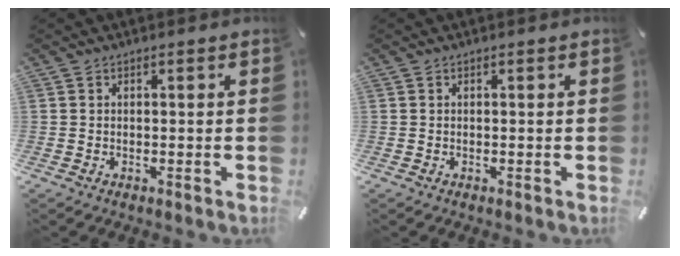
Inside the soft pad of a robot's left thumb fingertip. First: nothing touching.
{"total": 0.0}